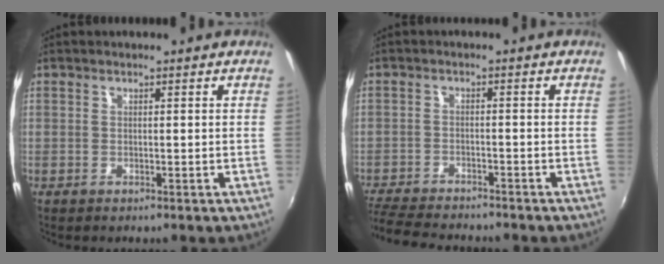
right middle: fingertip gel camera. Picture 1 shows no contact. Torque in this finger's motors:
{"motor_torque": [0.24, -0.28, 0.08, 0.06]}